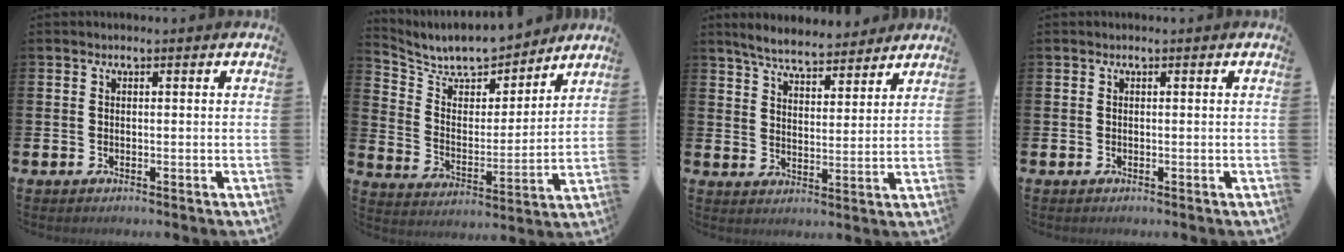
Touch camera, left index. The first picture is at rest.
{"total": 8.3, "force": [7.9, 2.3, 1.2], "torque": [-0.062, -0.069, 0.139]}
{"total": 6.3, "force": [6.0, 1.2, 1.5], "torque": [-0.043, -0.032, 0.106]}
{"total": 0.0}